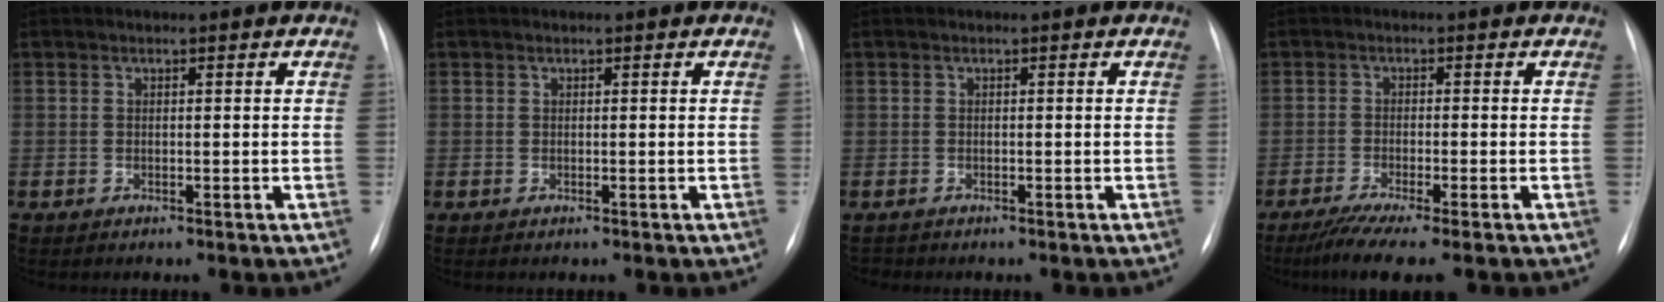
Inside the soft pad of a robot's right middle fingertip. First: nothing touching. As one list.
[{"total": 0.0}, {"total": 0.6, "force": [-0.5, 0.1, -0.1], "torque": [0.001, -0.001, -0.009]}, {"total": 6.7, "force": [-5.0, -0.3, 4.4], "torque": [-0.071, -0.020, -0.080]}]